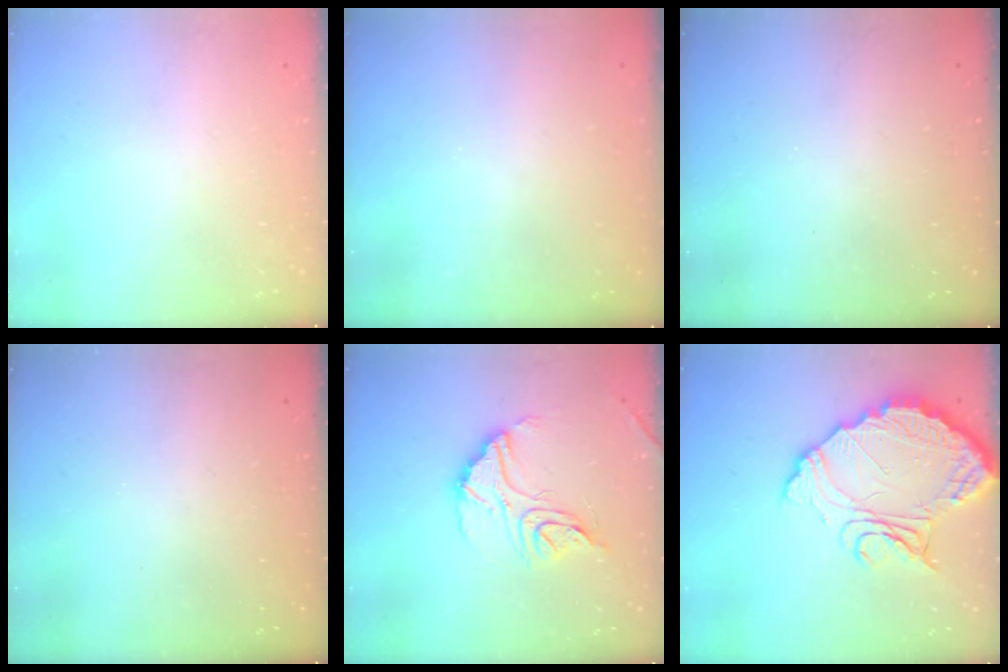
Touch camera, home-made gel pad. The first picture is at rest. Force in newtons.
{"total": 3.0, "press": 3.0, "slide": 0.1}
{"total": 3.2, "press": 3.2, "slide": 0.2}
{"total": 3.1, "press": 3.1, "slide": 0.1}
{"total": 15.7, "press": 15.6, "slide": 1.6}
{"total": 17.3, "press": 17.2, "slide": 1.6}